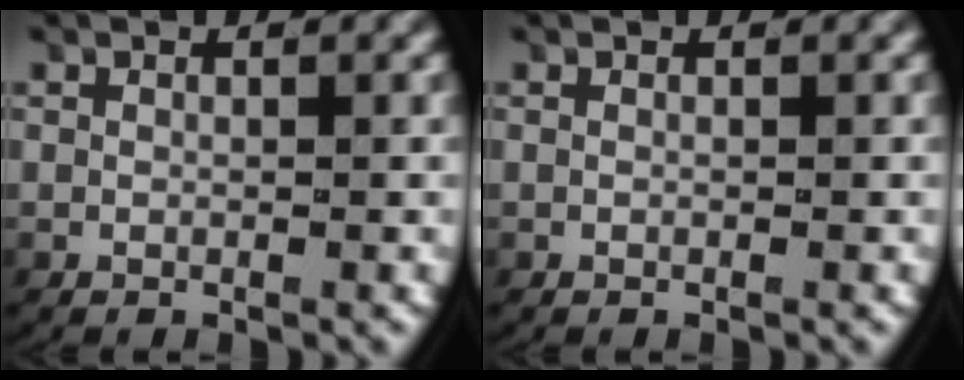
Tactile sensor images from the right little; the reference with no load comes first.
{"total": 0.0}